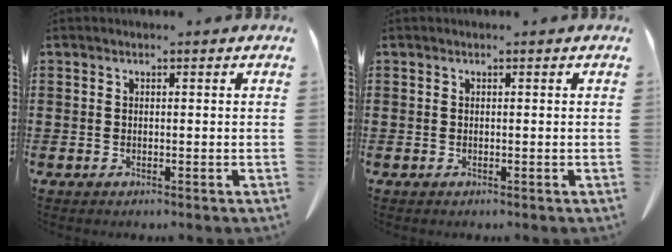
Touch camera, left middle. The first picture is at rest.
{"total": 0.0}